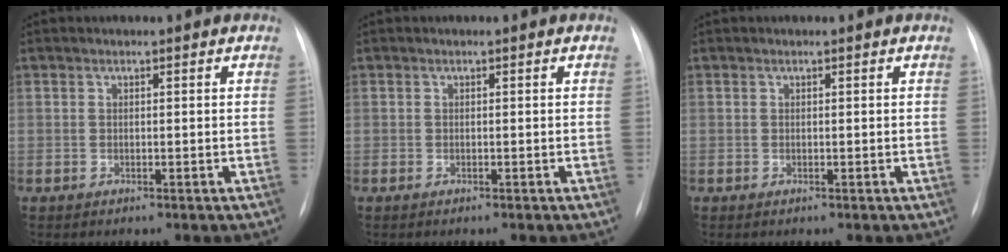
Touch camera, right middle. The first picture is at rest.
{"total": 0.0}
{"total": 0.0}